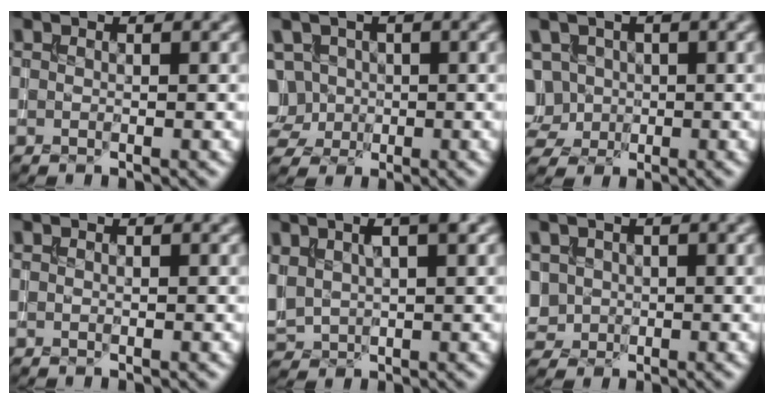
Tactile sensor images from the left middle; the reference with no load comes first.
{"total": 5.7, "force": [0.1, 5.2, 2.3], "torque": [-0.043, 0.031, -0.011]}
{"total": 5.4, "force": [-0.1, 5.0, 2.2], "torque": [-0.045, 0.026, -0.012]}
{"total": 0.0}
{"total": 4.0, "force": [1.3, 2.2, 3.1], "torque": [-0.070, 0.006, 0.028]}
{"total": 2.3, "force": [-0.1, 2.2, 0.6], "torque": [-0.010, -0.002, 0.005]}